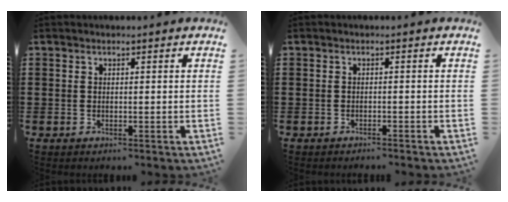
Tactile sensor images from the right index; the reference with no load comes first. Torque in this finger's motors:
{"motor_torque": [-0.17, 0.11, -0.02, -0.04]}